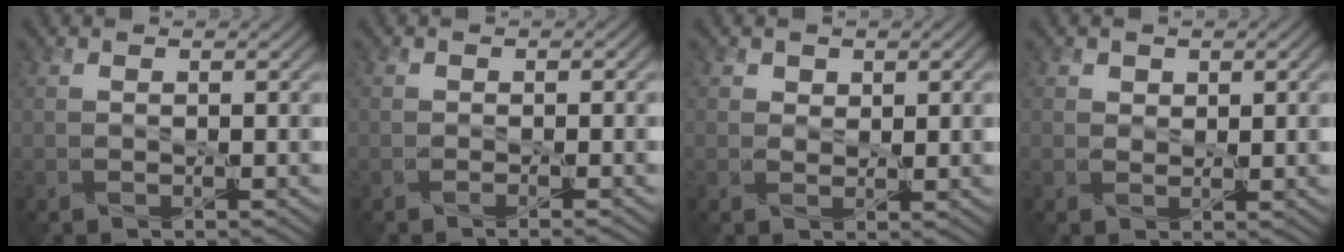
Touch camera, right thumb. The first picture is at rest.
{"total": 0.8, "force": [-0.6, -0.1, 0.4], "torque": [-0.012, 0.000, -0.013]}
{"total": 1.7, "force": [0.9, 1.2, 0.7], "torque": [-0.018, -0.002, 0.013]}
{"total": 1.5, "force": [0.8, 1.1, 0.6], "torque": [-0.016, -0.002, 0.012]}